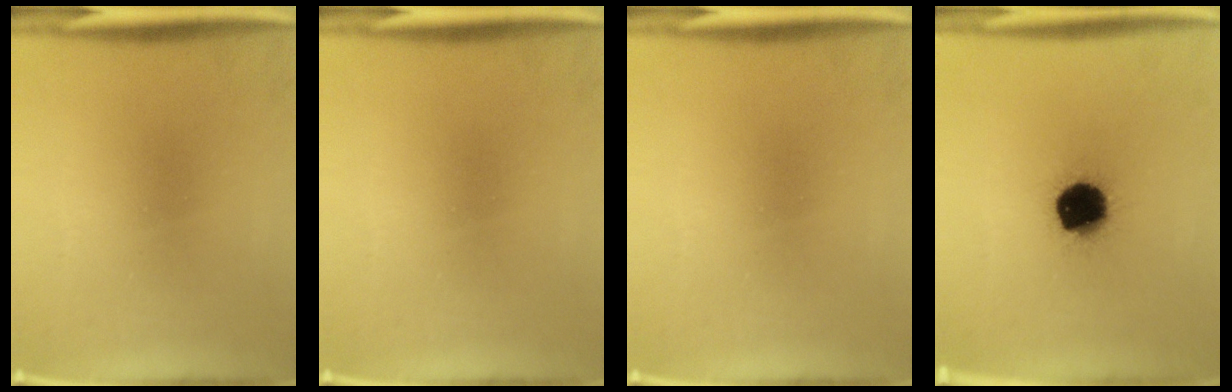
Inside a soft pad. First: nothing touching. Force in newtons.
{"total": 0.0}
{"total": 0.0}
{"total": 16.1}